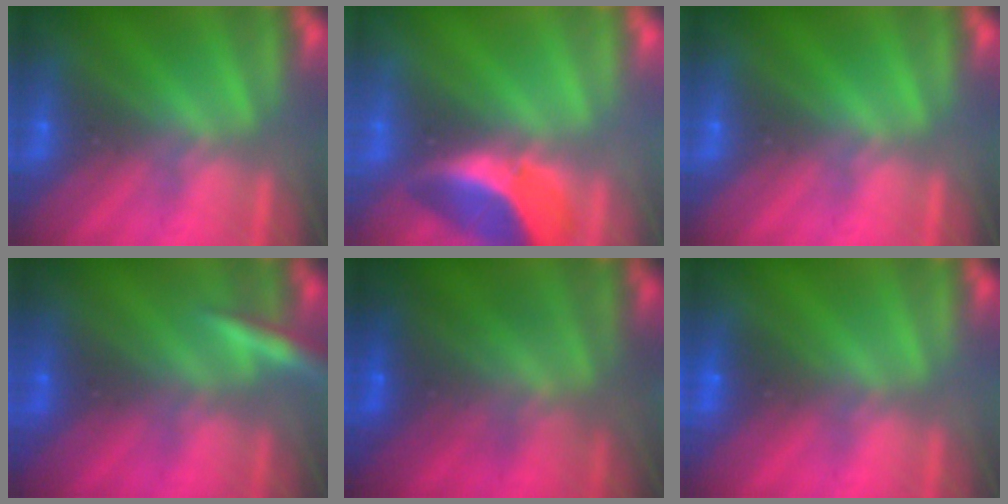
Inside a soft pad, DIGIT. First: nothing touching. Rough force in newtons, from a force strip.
{"total": 2.3}
{"total": 0.0}
{"total": 2.9}
{"total": 7.4}
{"total": 2.4}